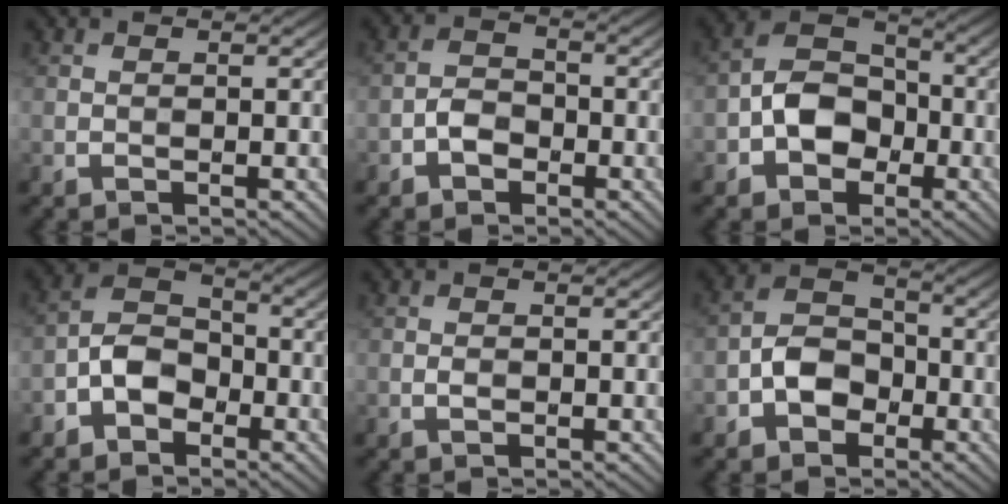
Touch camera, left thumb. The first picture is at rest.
{"total": 3.3, "force": [-1.7, 2.2, 1.8], "torque": [-0.031, 0.006, -0.038]}
{"total": 7.3, "force": [-2.5, 5.3, 4.3], "torque": [-0.074, 0.007, -0.060]}
{"total": 5.8, "force": [-2.9, 3.7, 3.3], "torque": [-0.060, 0.010, -0.068]}
{"total": 0.7, "force": [-0.2, 0.4, 0.5], "torque": [-0.010, 0.000, -0.004]}
{"total": 5.8, "force": [-2.5, 4.1, 3.3], "torque": [-0.060, 0.007, -0.055]}